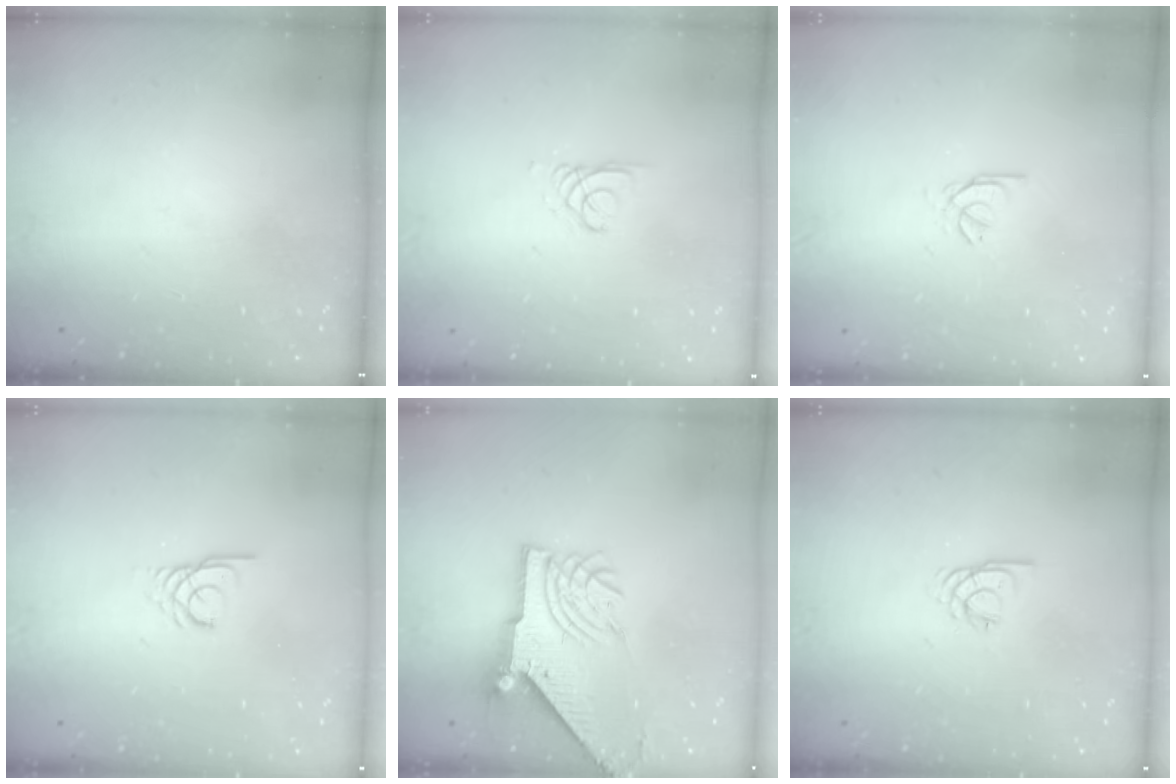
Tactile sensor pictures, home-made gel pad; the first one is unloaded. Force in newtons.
{"total": 1.3, "press": 1.3, "slide": 0.1}
{"total": 0.7, "press": 0.6, "slide": 0.4}
{"total": 3.0, "press": 3.0, "slide": 0.3}
{"total": 11.5, "press": 11.4, "slide": 1.3}
{"total": 2.8, "press": 2.7, "slide": 0.3}